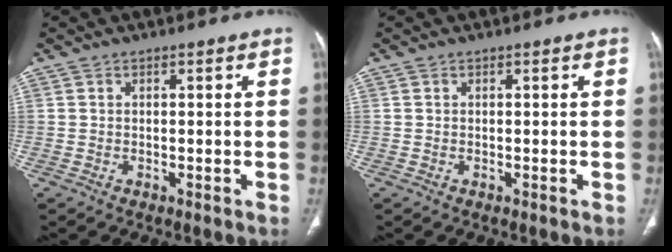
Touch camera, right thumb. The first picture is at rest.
{"total": 0.0}